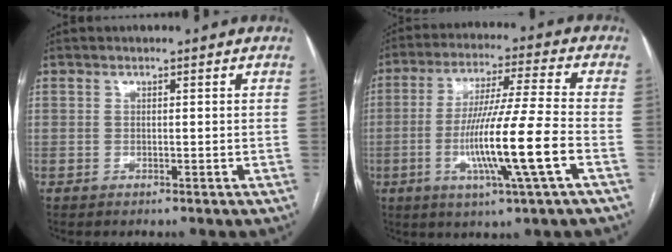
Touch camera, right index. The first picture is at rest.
{"total": 14.2, "force": [-4.0, -0.8, 13.6], "torque": [-0.258, -0.013, -0.075]}